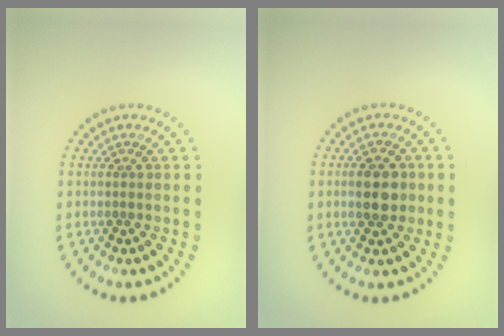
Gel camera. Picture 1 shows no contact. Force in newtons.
{"total": 3.6, "press": 3.6, "slide": 0.1}